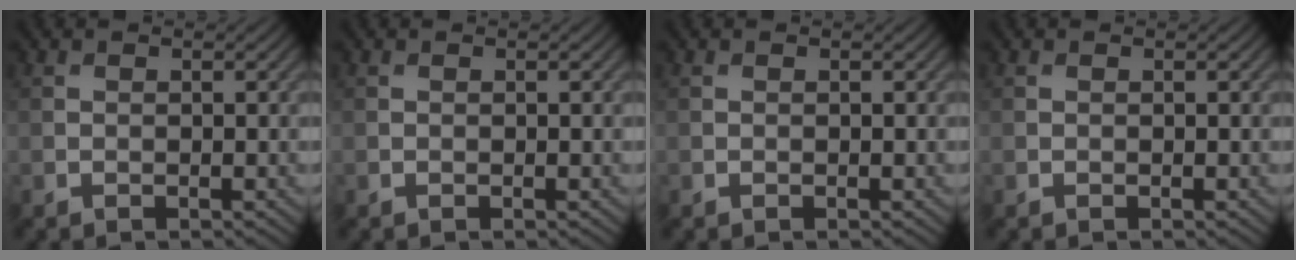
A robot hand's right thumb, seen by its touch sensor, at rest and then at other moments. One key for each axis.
{"total": 0.0}
{"total": 0.0}
{"total": 0.0}